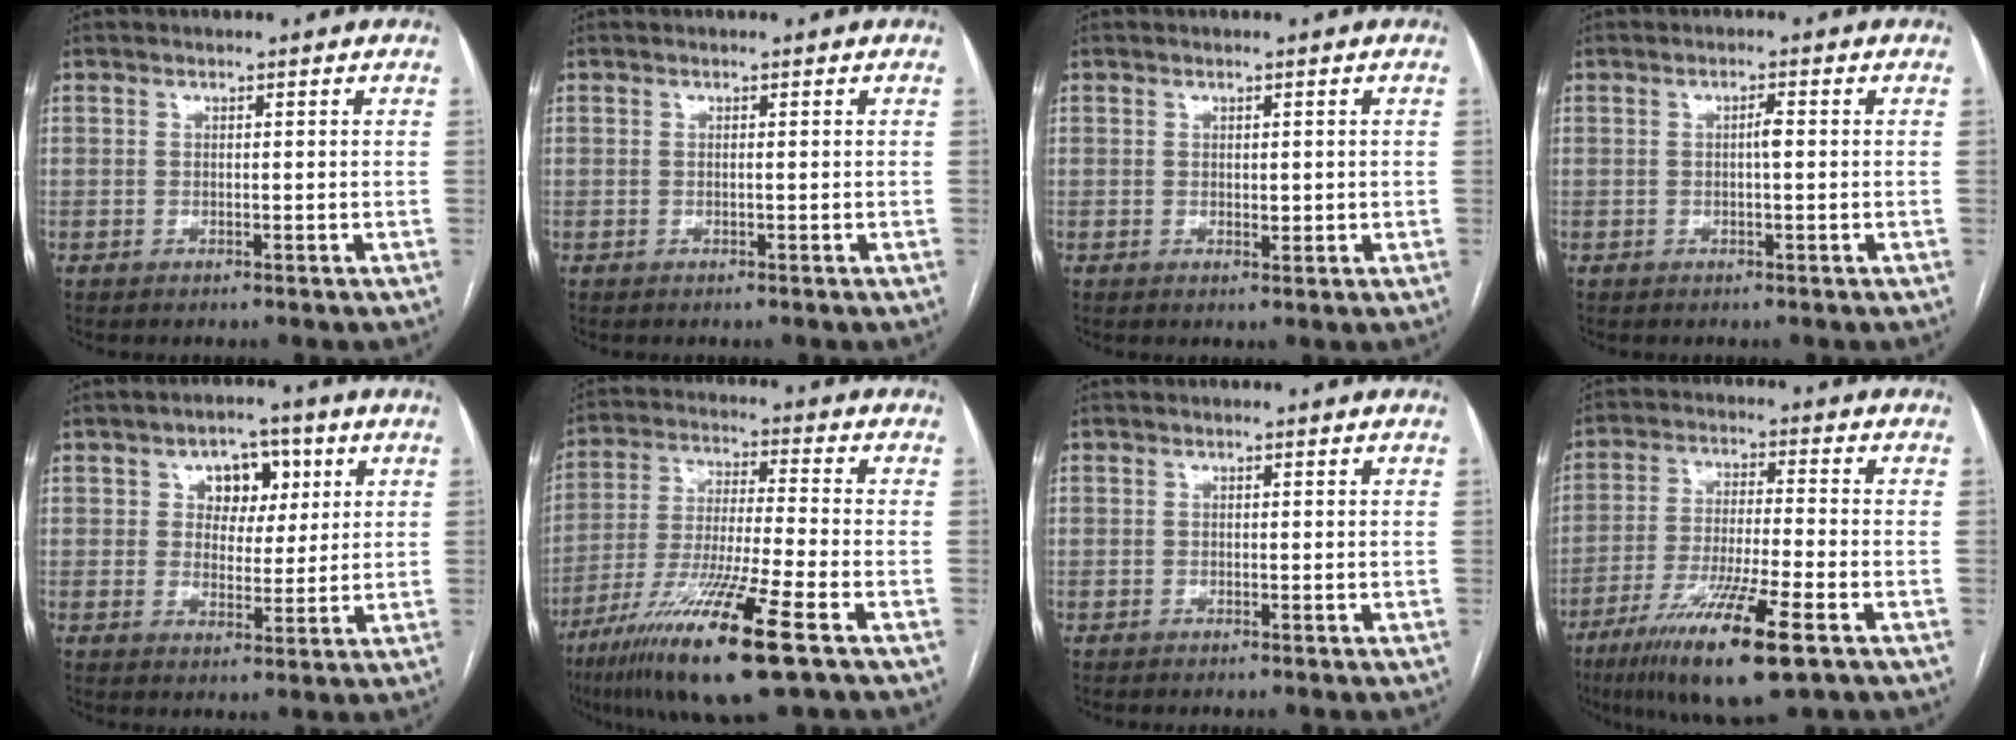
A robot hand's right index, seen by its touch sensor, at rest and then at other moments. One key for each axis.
{"total": 0.0}
{"total": 1.4, "fx": 0.1, "fy": 0.8, "fz": 1.1, "tx": -0.013, "ty": -0.003, "tz": 0.005}
{"total": 1.4, "fx": 0.0, "fy": 0.2, "fz": 1.4, "tx": -0.024, "ty": 0.003, "tz": -0.001}
{"total": 6.5, "fx": 2.4, "fy": 4.6, "fz": 4.0, "tx": -0.049, "ty": 0.018, "tz": 0.036}
{"total": 17.1, "fx": -9.4, "fy": 0.3, "fz": 14.3, "tx": -0.282, "ty": -0.046, "tz": -0.169}
{"total": 0.0}
{"total": 14.6, "fx": -8.1, "fy": 0.9, "fz": 12.1, "tx": -0.231, "ty": -0.037, "tz": -0.140}